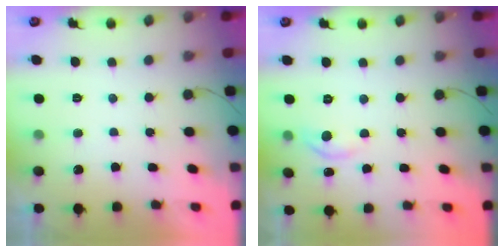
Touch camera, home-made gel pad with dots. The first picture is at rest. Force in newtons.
{"total": 5.1, "press": 5.0, "slide": 0.6}